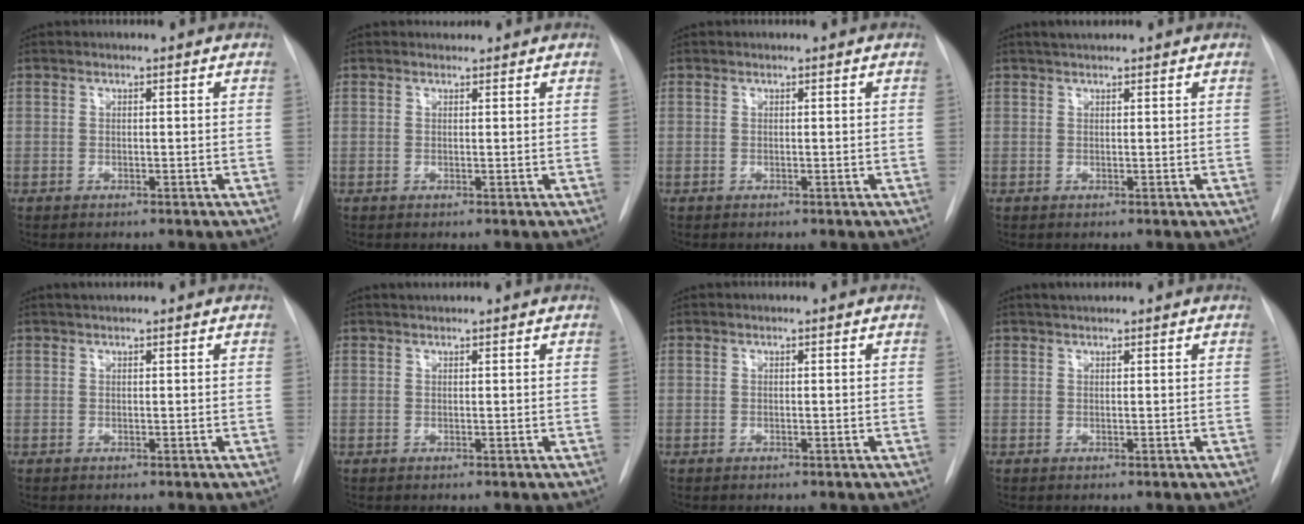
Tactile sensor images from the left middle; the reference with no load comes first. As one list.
[{"total": 0.8, "force": [0.7, 0.3, -0.1], "torque": [-0.005, 0.005, 0.010]}, {"total": 0.0}, {"total": 2.0, "force": [1.7, 0.4, 0.9], "torque": [-0.016, 0.016, 0.029]}, {"total": 1.2, "force": [1.0, 0.1, 0.5], "torque": [-0.012, 0.013, 0.020]}, {"total": 0.8, "force": [0.8, 0.0, 0.2], "torque": [-0.008, 0.009, 0.017]}, {"total": 0.0}, {"total": 1.3, "force": [1.2, 0.2, 0.4], "torque": [-0.011, 0.011, 0.023]}]